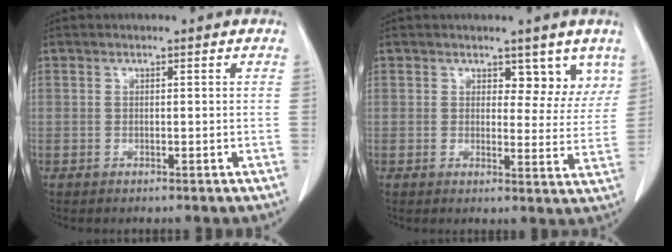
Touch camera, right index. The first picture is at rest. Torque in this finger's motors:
{"motor_torque": [-0.11, 0.21, -0.04, 0.00]}